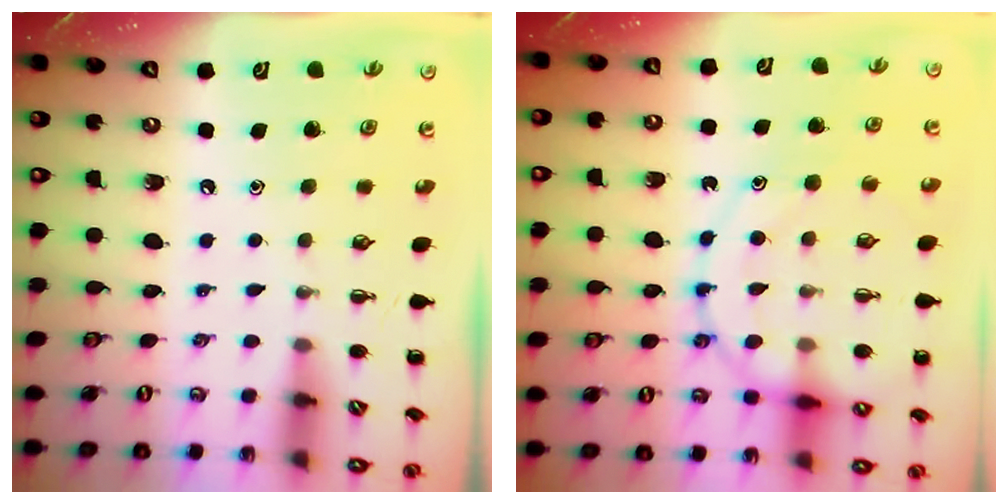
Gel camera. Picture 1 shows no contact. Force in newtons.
{"total": 15.7, "press": 15.6, "slide": 1.6}